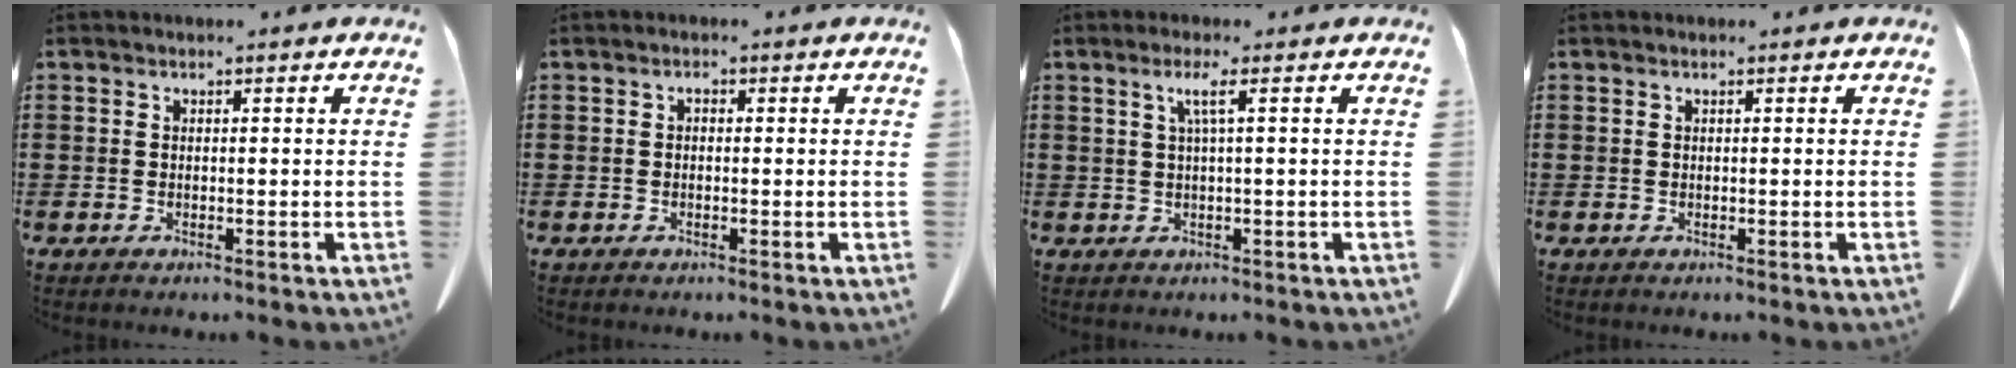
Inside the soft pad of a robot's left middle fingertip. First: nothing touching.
{"total": 1.1, "force": [-0.5, 0.5, 0.8], "torque": [-0.018, 0.001, -0.009]}
{"total": 2.9, "force": [0.8, -0.4, 2.7], "torque": [-0.054, -0.005, 0.012]}
{"total": 0.0}